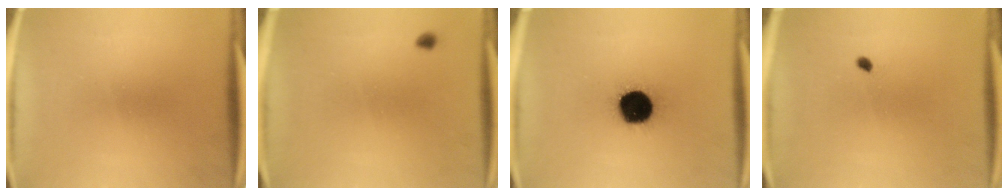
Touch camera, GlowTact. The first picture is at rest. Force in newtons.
{"total": 0.8}
{"total": 17.6}
{"total": 0.8}